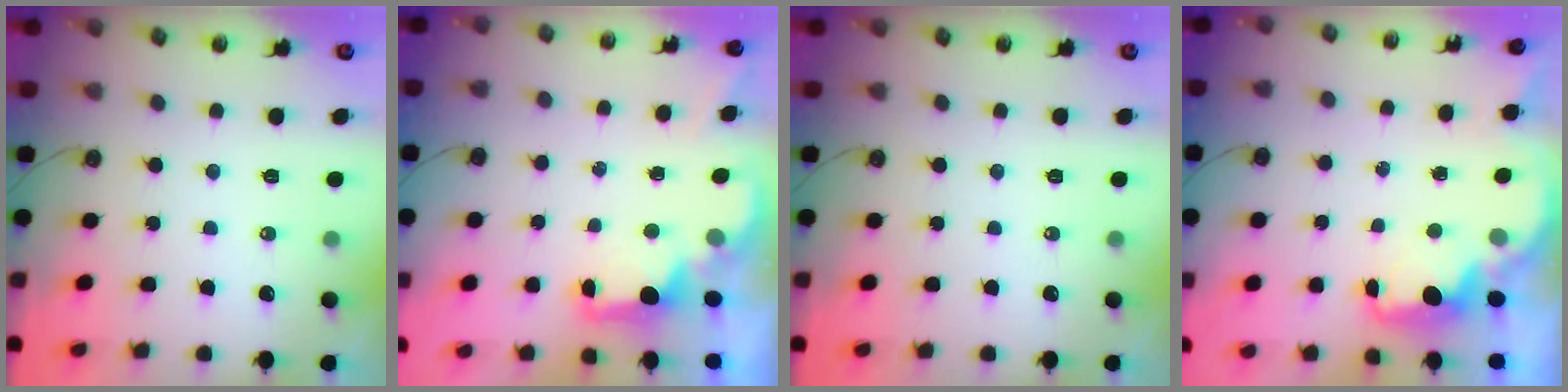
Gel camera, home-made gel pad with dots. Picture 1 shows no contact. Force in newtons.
{"total": 1.9, "press": 1.7, "slide": 0.8}
{"total": 0.0}
{"total": 2.5, "press": 2.4, "slide": 0.8}